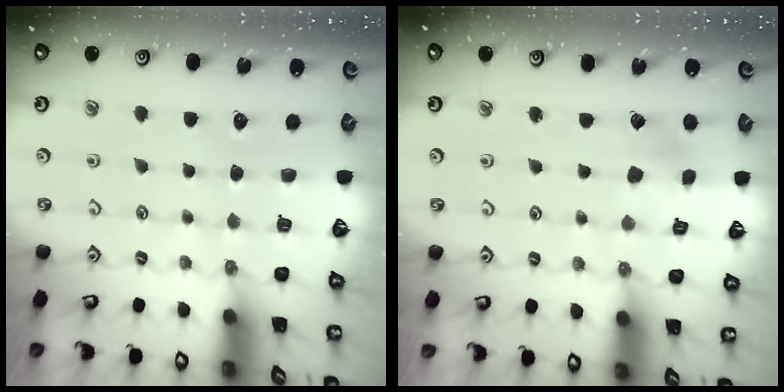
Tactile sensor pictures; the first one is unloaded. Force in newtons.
{"total": 3.6, "press": 3.6, "slide": 0.2}